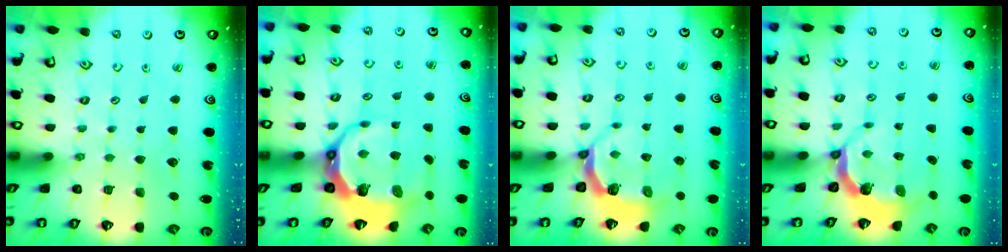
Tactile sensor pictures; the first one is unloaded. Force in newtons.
{"total": 10.1, "press": 9.3, "slide": 4.0}
{"total": 4.9, "press": 4.0, "slide": 2.8}
{"total": 4.7, "press": 3.3, "slide": 3.4}